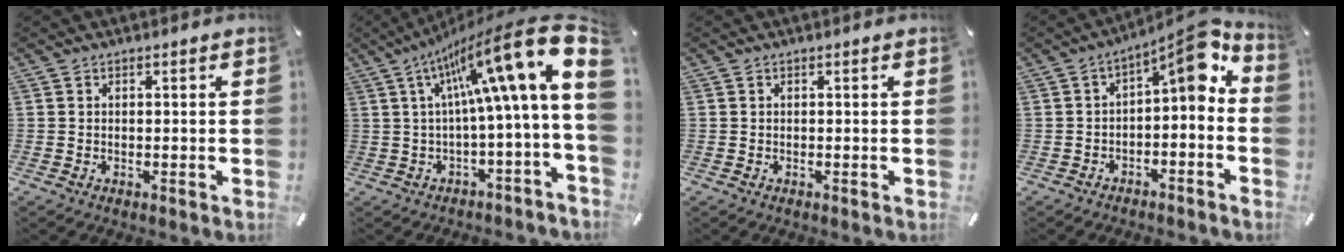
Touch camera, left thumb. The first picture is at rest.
{"total": 23.3, "force": [9.4, 3.9, 21.0], "torque": [-0.342, -0.074, 0.153]}
{"total": 0.0}
{"total": 9.0, "force": [2.8, 3.6, 7.8], "torque": [-0.102, -0.032, 0.039]}